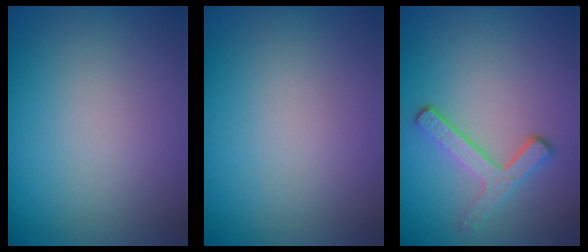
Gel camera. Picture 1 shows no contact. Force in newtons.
{"total": 0.0}
{"total": 2.7, "press": 2.3, "slide": 1.3}